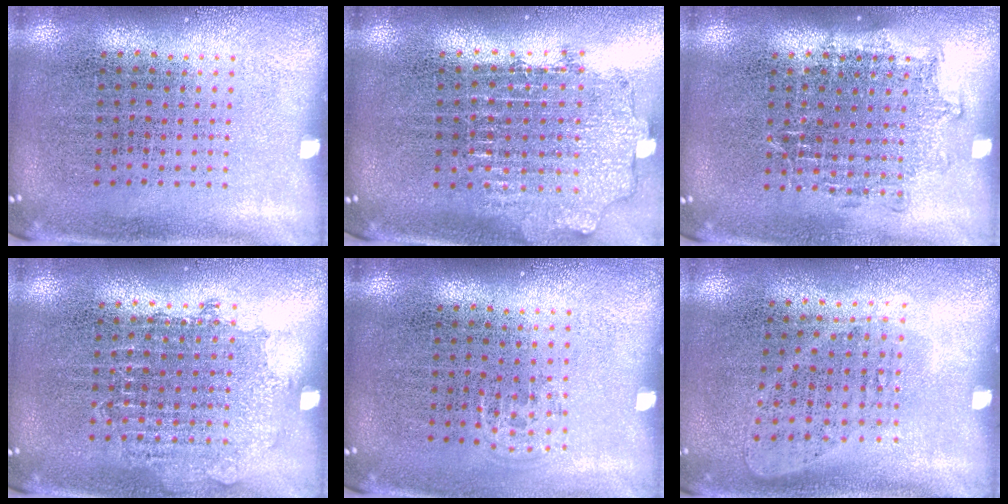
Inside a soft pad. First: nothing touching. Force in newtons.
{"total": 2.0, "press": 1.5, "slide": 1.3}
{"total": 1.1, "press": 1.0, "slide": 0.5}
{"total": 0.8, "press": 0.8, "slide": 0.2}
{"total": 0.5, "press": 0.5, "slide": 0.3}
{"total": 0.9, "press": 0.8, "slide": 0.4}